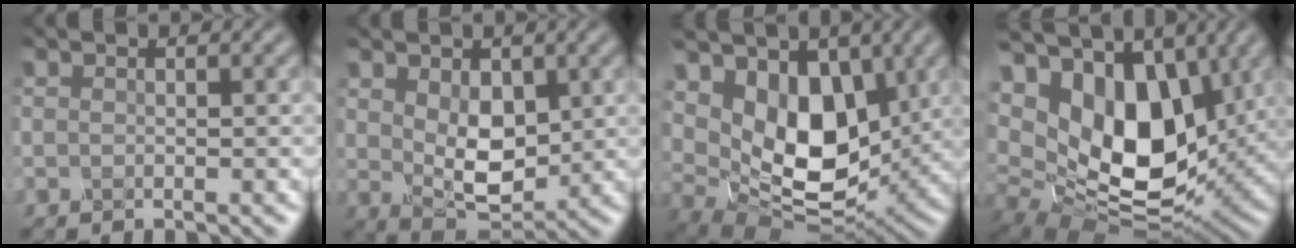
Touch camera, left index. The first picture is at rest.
{"total": 4.9, "force": [0.9, 3.1, 3.7], "torque": [-0.071, -0.005, 0.026]}
{"total": 8.7, "force": [2.6, 5.6, 6.1], "torque": [-0.120, -0.021, 0.046]}
{"total": 13.6, "force": [5.0, 8.3, 9.5], "torque": [-0.183, 0.001, 0.090]}